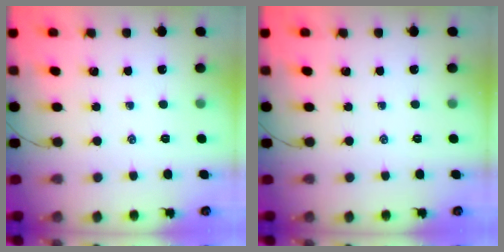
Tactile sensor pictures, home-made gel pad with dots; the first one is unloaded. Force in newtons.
{"total": 0.0}